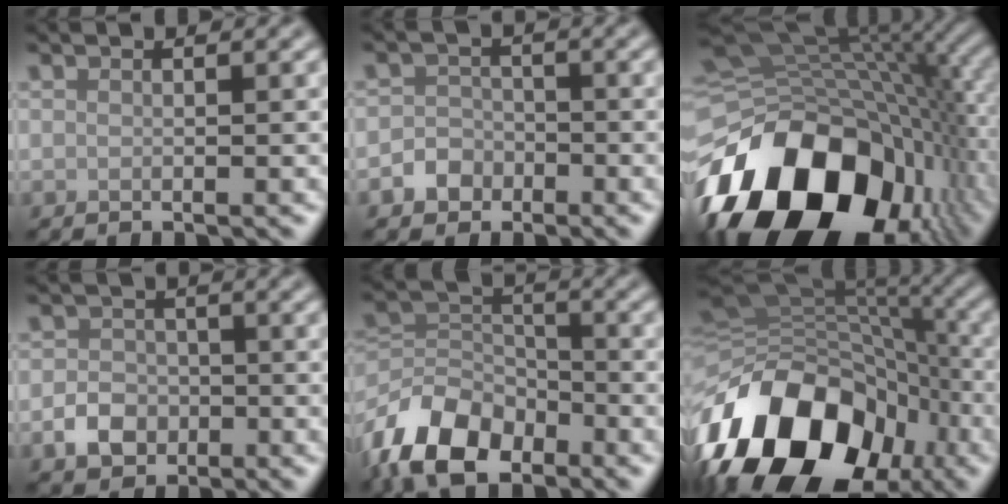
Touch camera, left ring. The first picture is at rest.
{"total": 2.2, "force": [-1.2, 1.8, 0.5], "torque": [0.000, 0.006, -0.025]}
{"total": 17.2, "force": [-6.4, 11.2, 11.4], "torque": [-0.205, -0.019, -0.105]}
{"total": 2.9, "force": [-1.1, 2.3, 1.3], "torque": [-0.016, 0.003, -0.023]}
{"total": 8.8, "force": [-5.6, 5.0, 4.5], "torque": [-0.086, -0.004, -0.125]}
{"total": 17.3, "force": [-7.9, 12.0, 9.8], "torque": [-0.193, -0.019, -0.130]}